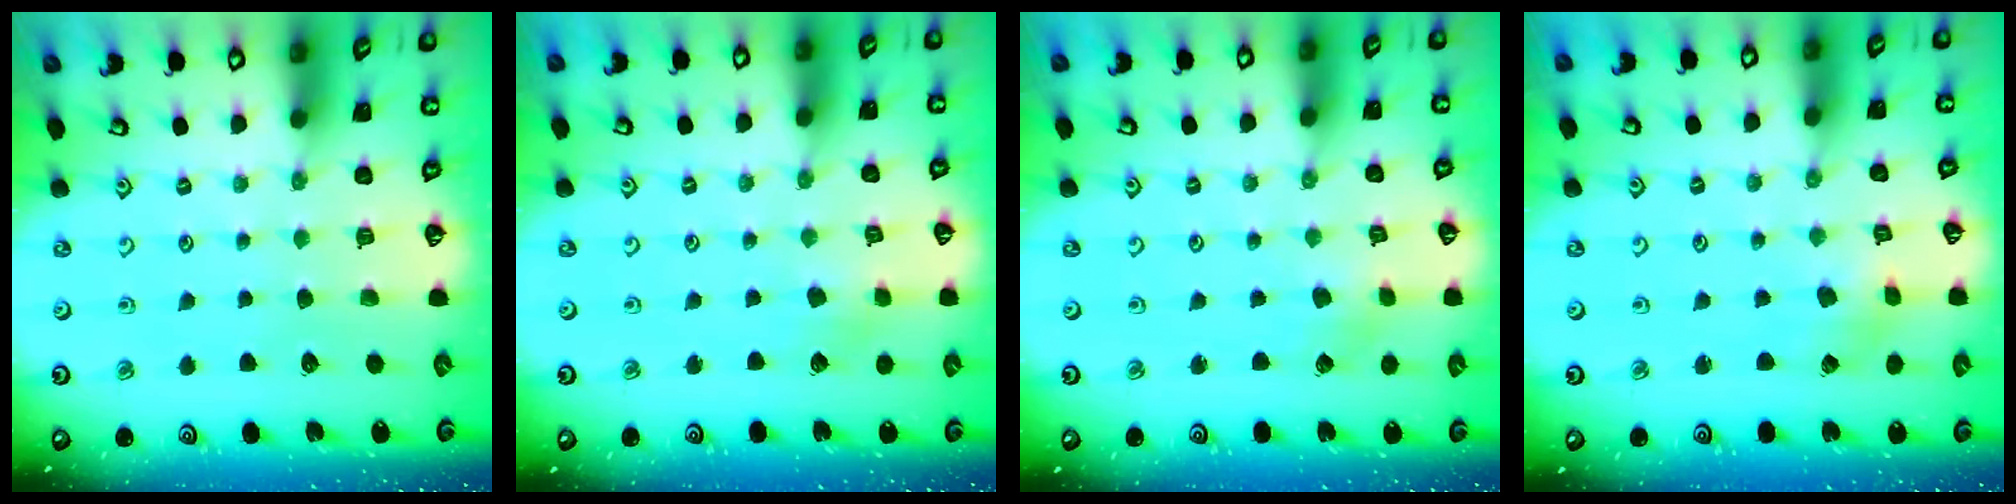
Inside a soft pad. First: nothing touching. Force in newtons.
{"total": 2.3, "press": 2.3, "slide": 0.4}
{"total": 1.7, "press": 1.7, "slide": 0.2}
{"total": 2.7, "press": 2.6, "slide": 0.3}